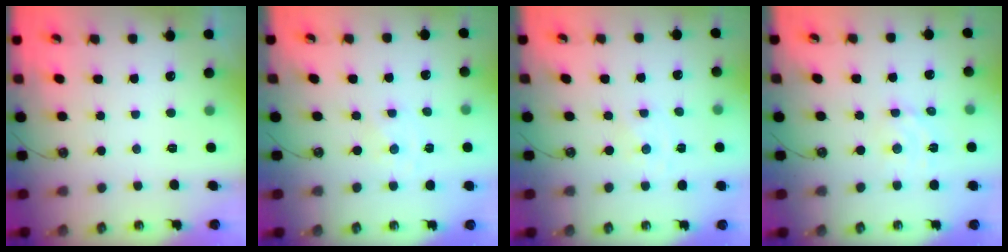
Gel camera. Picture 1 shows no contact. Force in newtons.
{"total": 0.0}
{"total": 0.0}
{"total": 3.7, "press": 3.7, "slide": 0.1}